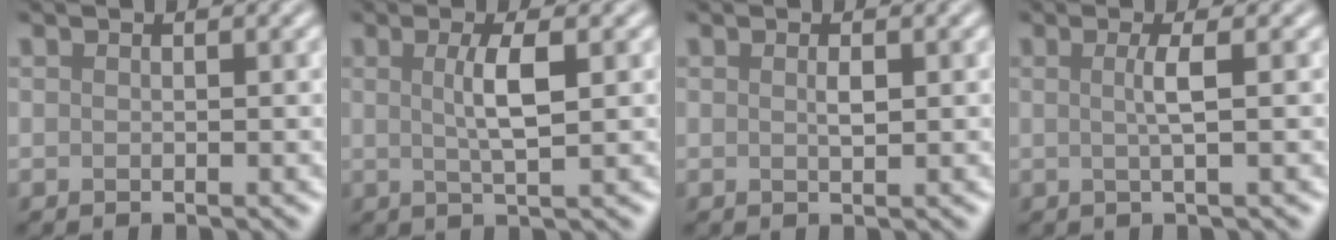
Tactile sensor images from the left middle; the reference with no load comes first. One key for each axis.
{"total": 3.2, "fx": 0.6, "fy": 0.7, "fz": 3.0, "tx": -0.056, "ty": 0.002, "tz": 0.010}
{"total": 0.9, "fx": 0.2, "fy": 0.2, "fz": 0.8, "tx": -0.016, "ty": 0.001, "tz": 0.004}
{"total": 2.1, "fx": 0.1, "fy": 0.5, "fz": 2.1, "tx": -0.038, "ty": 0.002, "tz": -0.003}